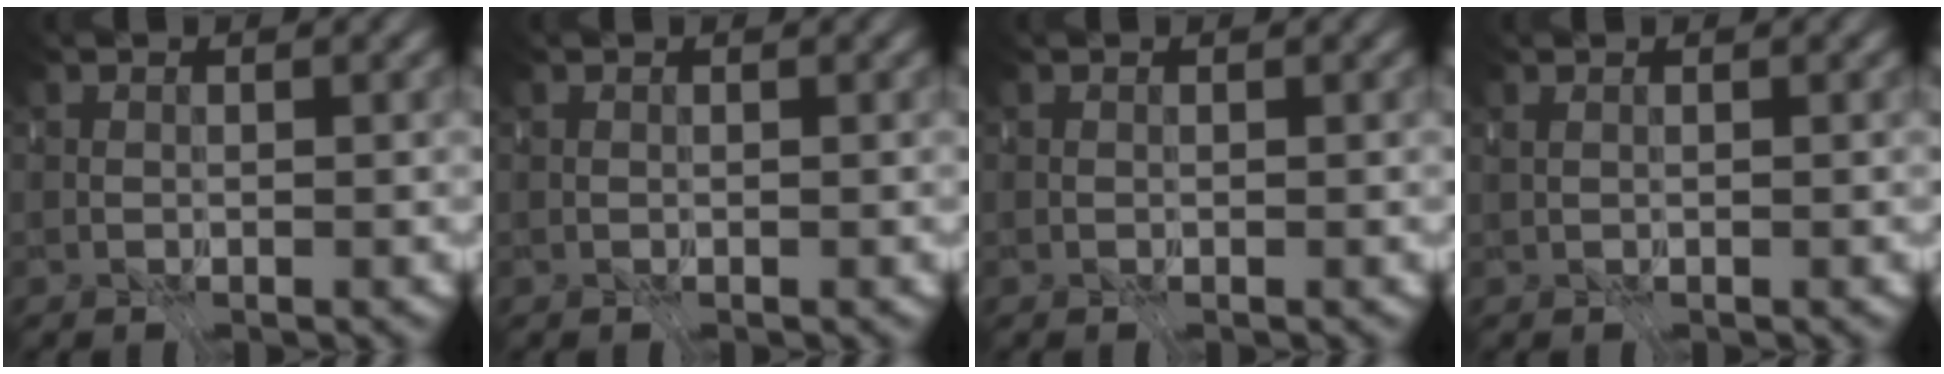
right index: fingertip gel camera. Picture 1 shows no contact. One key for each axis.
{"total": 0.0}
{"total": 0.0}
{"total": 1.7, "fx": -0.6, "fy": -1.3, "fz": -0.9, "tx": 0.023, "ty": -0.008, "tz": -0.003}